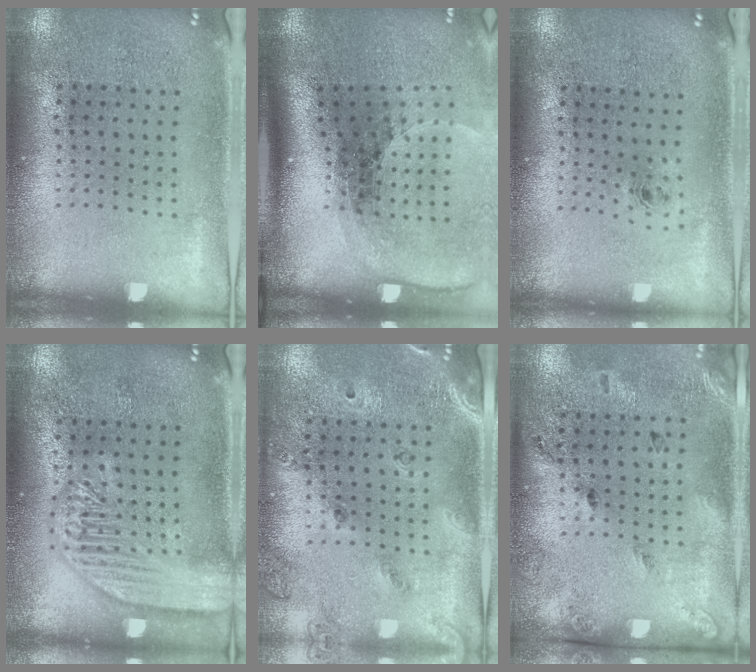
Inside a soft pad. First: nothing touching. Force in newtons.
{"total": 2.6, "press": 1.9, "slide": 1.8}
{"total": 0.6, "press": 0.2, "slide": 0.6}
{"total": 3.6, "press": 3.5, "slide": 0.5}
{"total": 1.5, "press": 1.3, "slide": 0.7}
{"total": 1.7, "press": 1.0, "slide": 1.4}